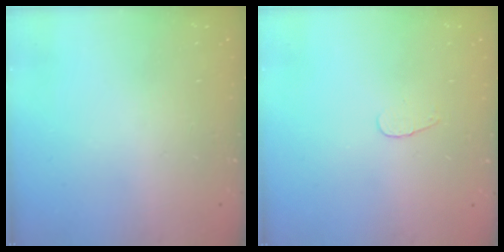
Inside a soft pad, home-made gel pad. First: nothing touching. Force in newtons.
{"total": 3.1, "press": 3.1, "slide": 0.4}